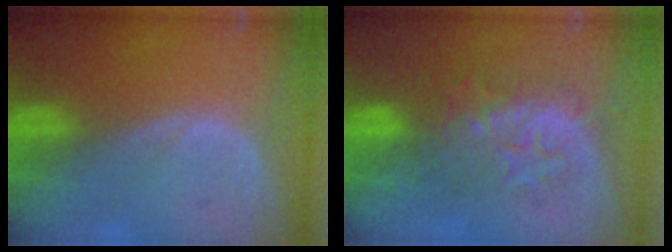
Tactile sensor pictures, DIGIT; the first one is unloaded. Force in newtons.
{"total": 7.9, "press": 7.8, "slide": 1.6}